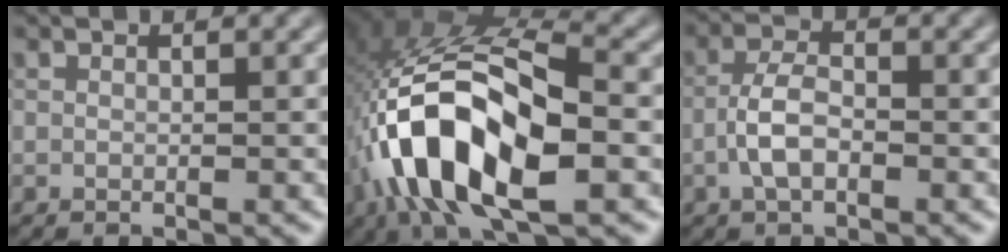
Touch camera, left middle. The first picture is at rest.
{"total": 12.2, "force": [-3.8, 5.2, 10.3], "torque": [-0.203, 0.009, -0.075]}
{"total": 3.2, "force": [-1.2, 1.5, 2.6], "torque": [-0.049, 0.006, -0.029]}